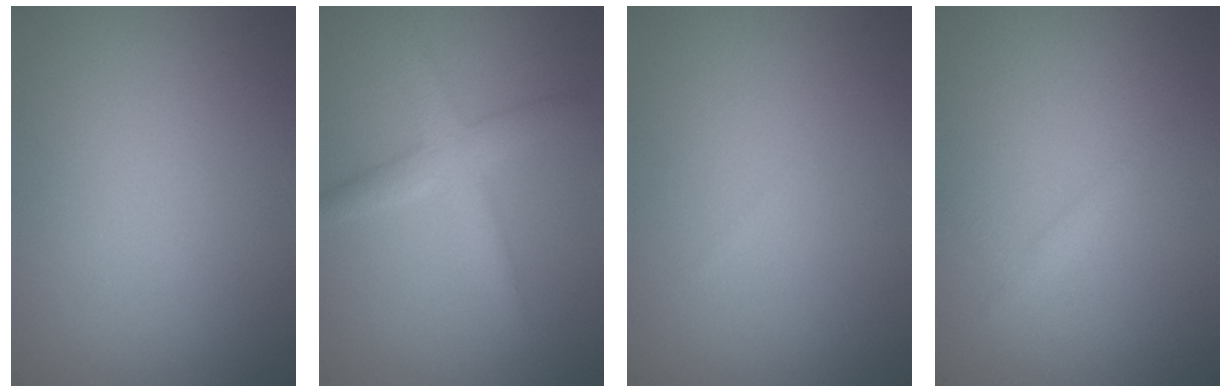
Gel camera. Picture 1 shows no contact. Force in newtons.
{"total": 2.9, "press": 2.9, "slide": 0.0}
{"total": 0.0}
{"total": 1.1, "press": 1.1, "slide": 0.1}